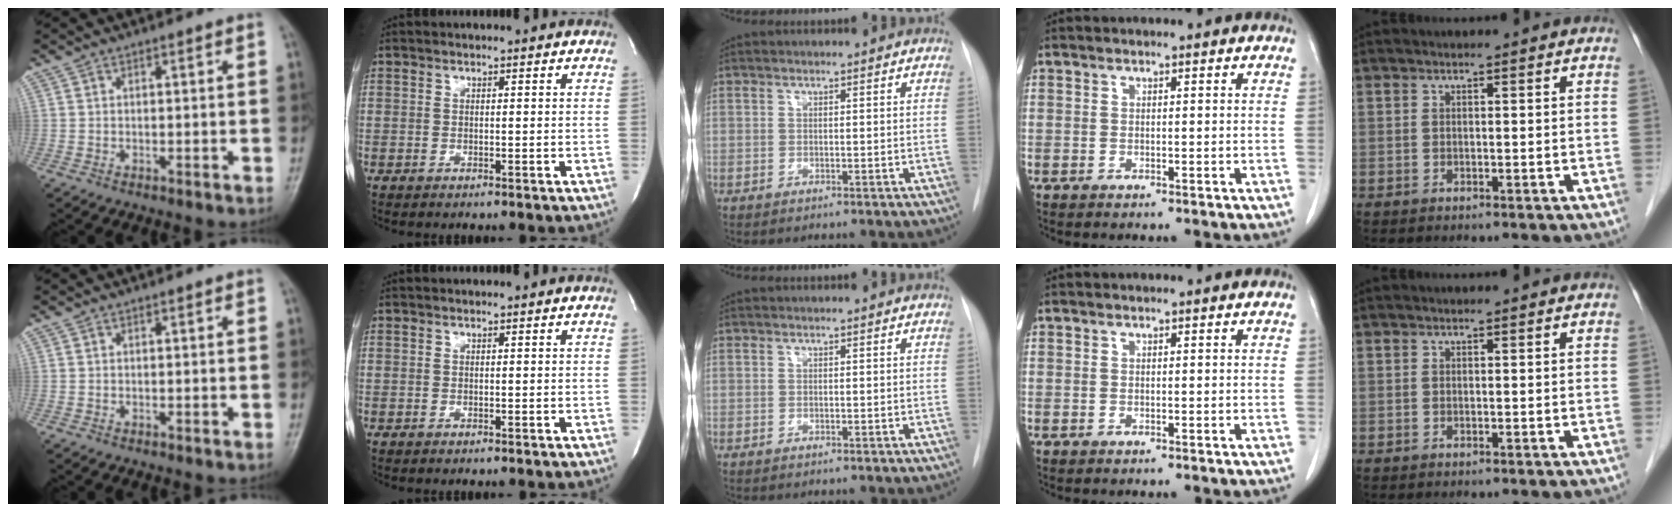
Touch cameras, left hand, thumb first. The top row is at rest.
{}